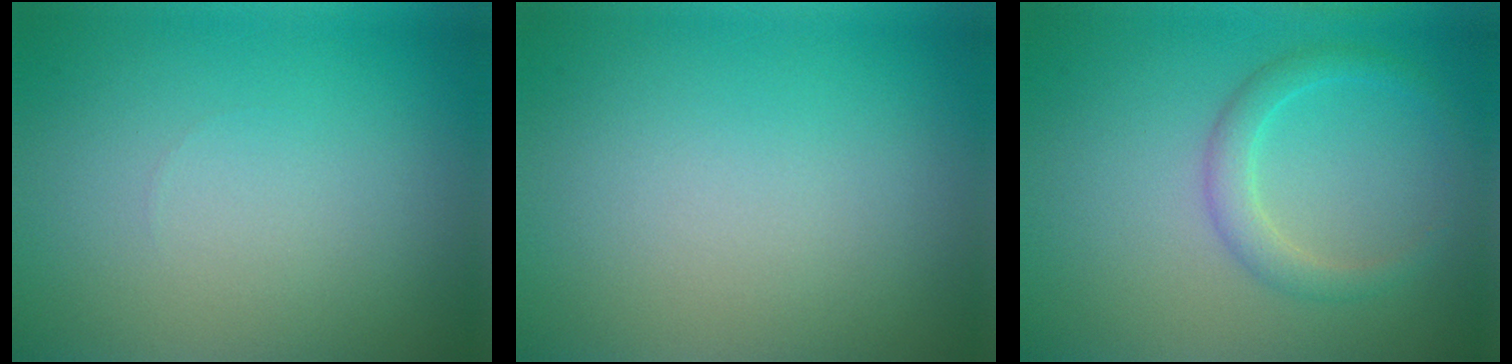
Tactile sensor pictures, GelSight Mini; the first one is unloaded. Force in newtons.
{"total": 0.0}
{"total": 2.2, "press": 2.2, "slide": 0.1}